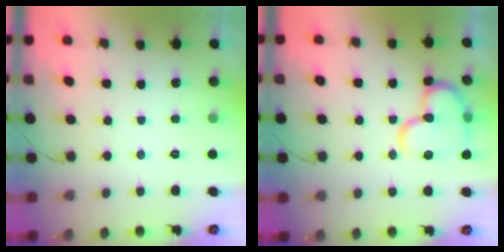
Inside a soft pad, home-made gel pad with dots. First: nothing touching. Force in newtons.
{"total": 15.5, "press": 15.4, "slide": 1.5}